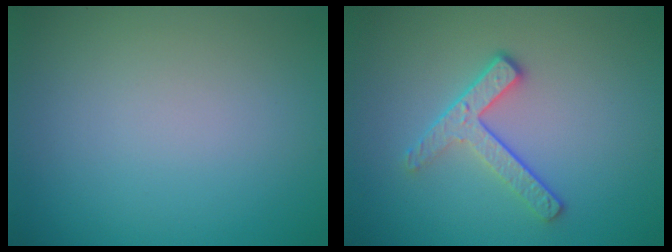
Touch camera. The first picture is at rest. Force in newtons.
{"total": 2.9, "press": 2.3, "slide": 1.7}